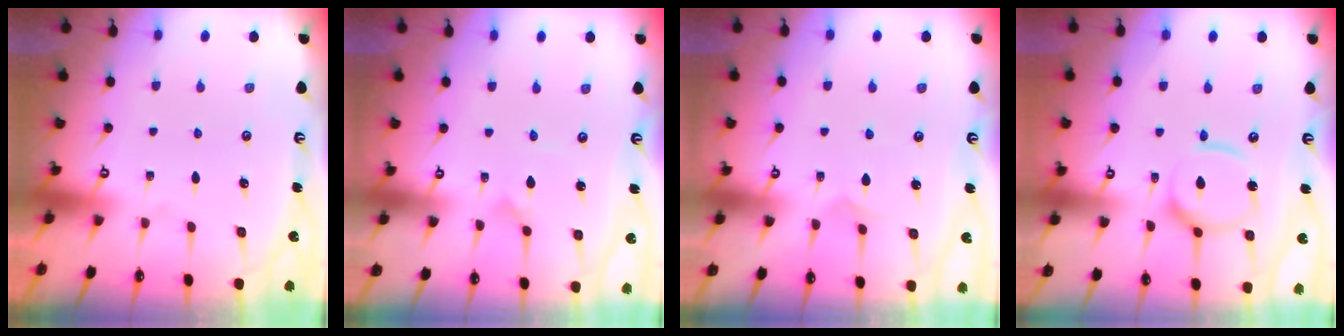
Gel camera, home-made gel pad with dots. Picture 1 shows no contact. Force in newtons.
{"total": 2.8, "press": 2.8, "slide": 0.2}
{"total": 4.4, "press": 4.3, "slide": 0.5}
{"total": 12.9, "press": 12.8, "slide": 1.6}